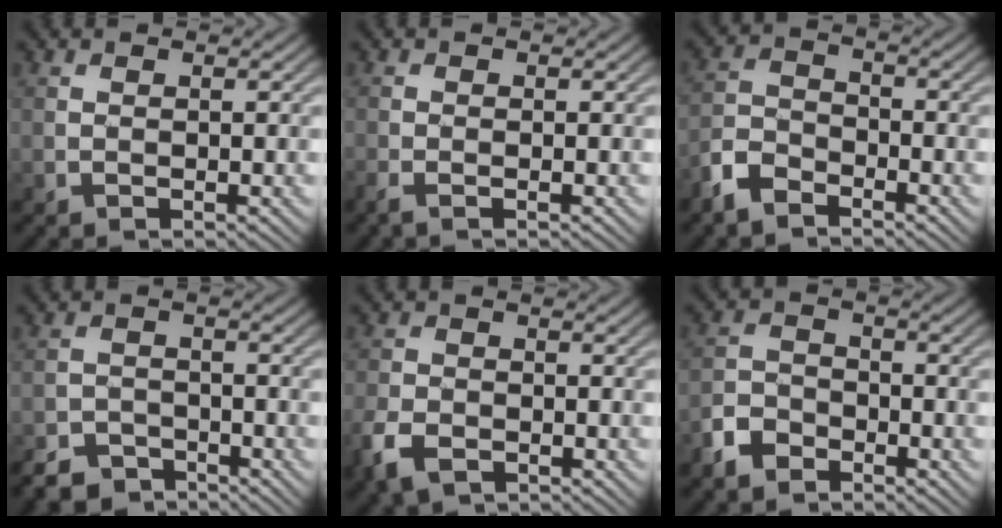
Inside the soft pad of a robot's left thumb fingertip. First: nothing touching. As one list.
[{"total": 1.5, "force": [-1.1, 0.3, 1.0], "torque": [-0.028, -0.006, -0.028]}, {"total": 4.9, "force": [-3.8, 2.2, 2.2], "torque": [-0.048, -0.004, -0.089]}, {"total": 4.6, "force": [-4.0, 2.0, 1.1], "torque": [-0.016, -0.004, -0.077]}, {"total": 5.3, "force": [-3.1, 3.1, 3.0], "torque": [-0.074, -0.012, -0.068]}, {"total": 4.4, "force": [-3.2, 2.5, 1.7], "torque": [-0.038, -0.002, -0.075]}]